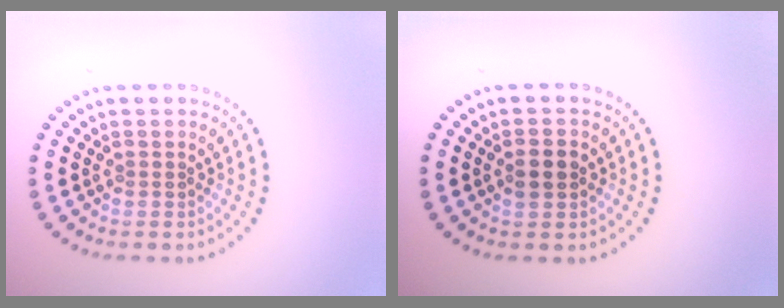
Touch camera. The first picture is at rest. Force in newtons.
{"total": 2.3, "press": 2.3, "slide": 0.0}